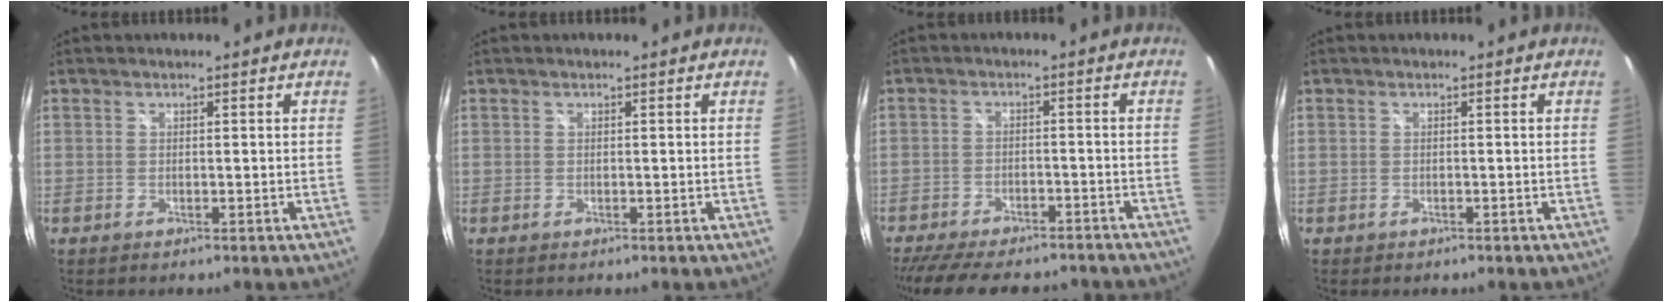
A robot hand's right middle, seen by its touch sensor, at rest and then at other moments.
{"total": 0.0}
{"total": 16.4, "force": [-13.6, 5.6, 7.3], "torque": [-0.163, -0.014, -0.195]}
{"total": 0.6, "force": [-0.4, 0.5, 0.1], "torque": [-0.004, -0.002, -0.006]}